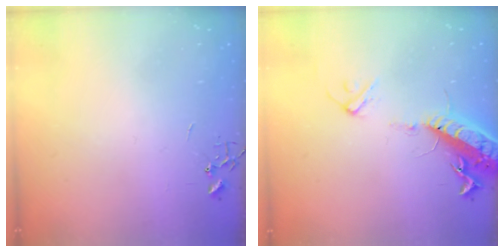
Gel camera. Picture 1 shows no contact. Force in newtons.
{"total": 15.6, "press": 15.2, "slide": 3.5}